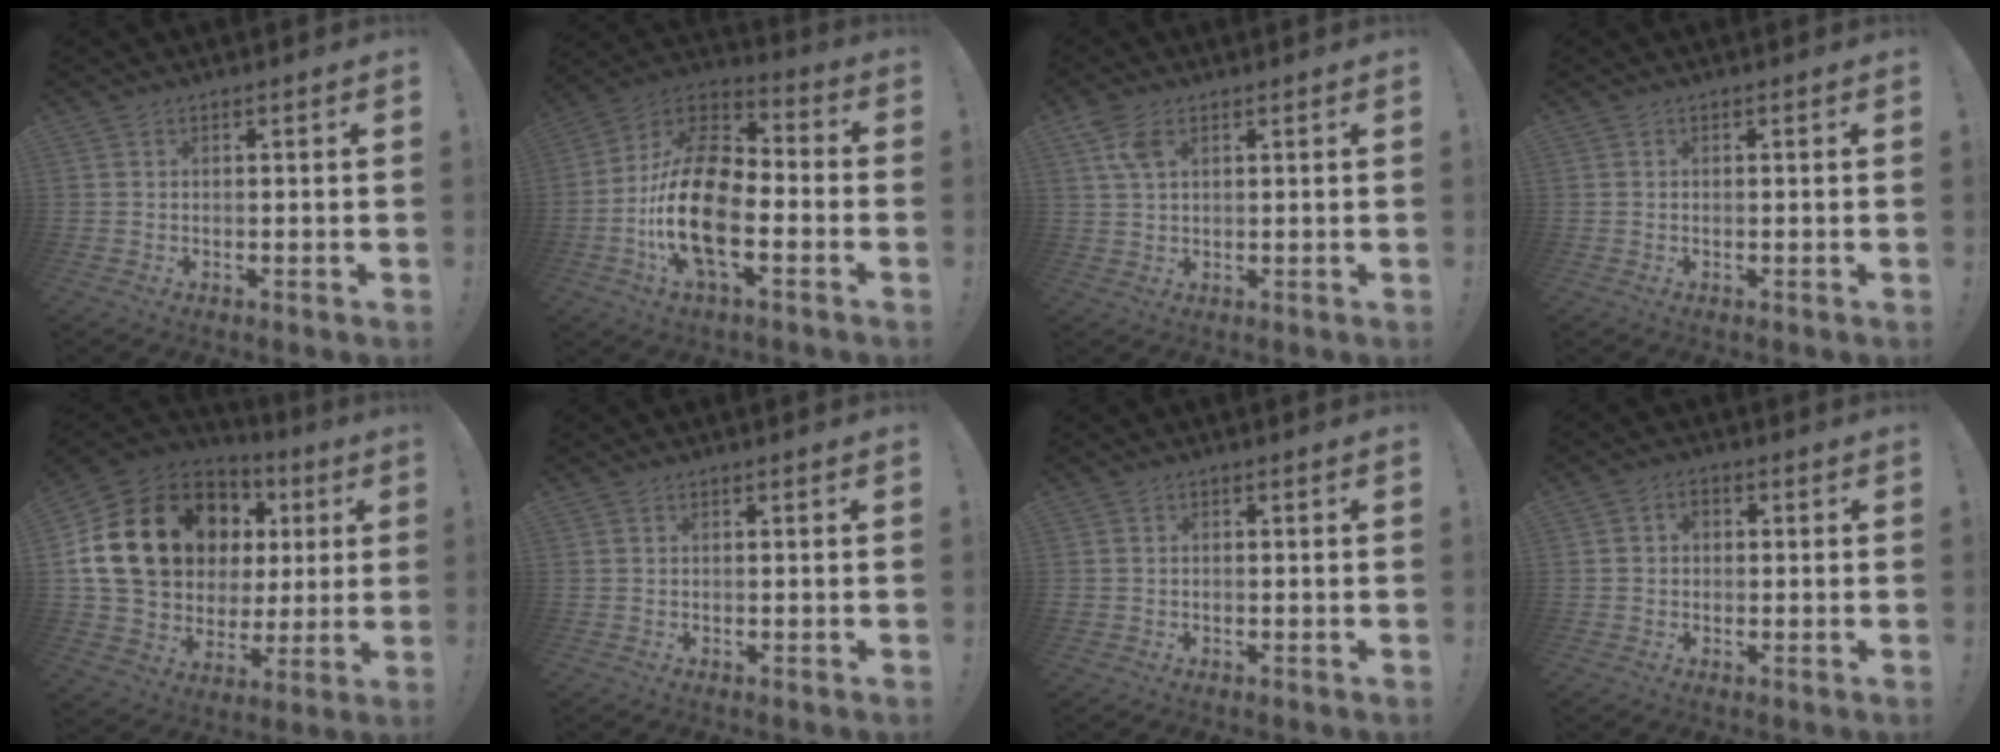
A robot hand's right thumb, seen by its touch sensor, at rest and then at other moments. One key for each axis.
{"total": 21.8, "fx": -5.3, "fy": 11.5, "fz": 17.8, "tx": -0.354, "ty": 0.024, "tz": -0.085}
{"total": 5.9, "fx": 2.6, "fy": 2.9, "fz": 4.4, "tx": -0.094, "ty": -0.003, "tz": 0.050}
{"total": 0.0}
{"total": 23.1, "fx": 8.3, "fy": 16.3, "fz": 14.0, "tx": -0.249, "ty": -0.025, "tz": 0.186}
{"total": 0.0}
{"total": 1.0, "fx": -0.5, "fy": 0.8, "fz": 0.3, "tx": -0.005, "ty": 0.003, "tz": -0.009}
{"total": 2.6, "fx": -0.3, "fy": 2.3, "fz": 1.3, "tx": -0.017, "ty": 0.005, "tz": -0.006}